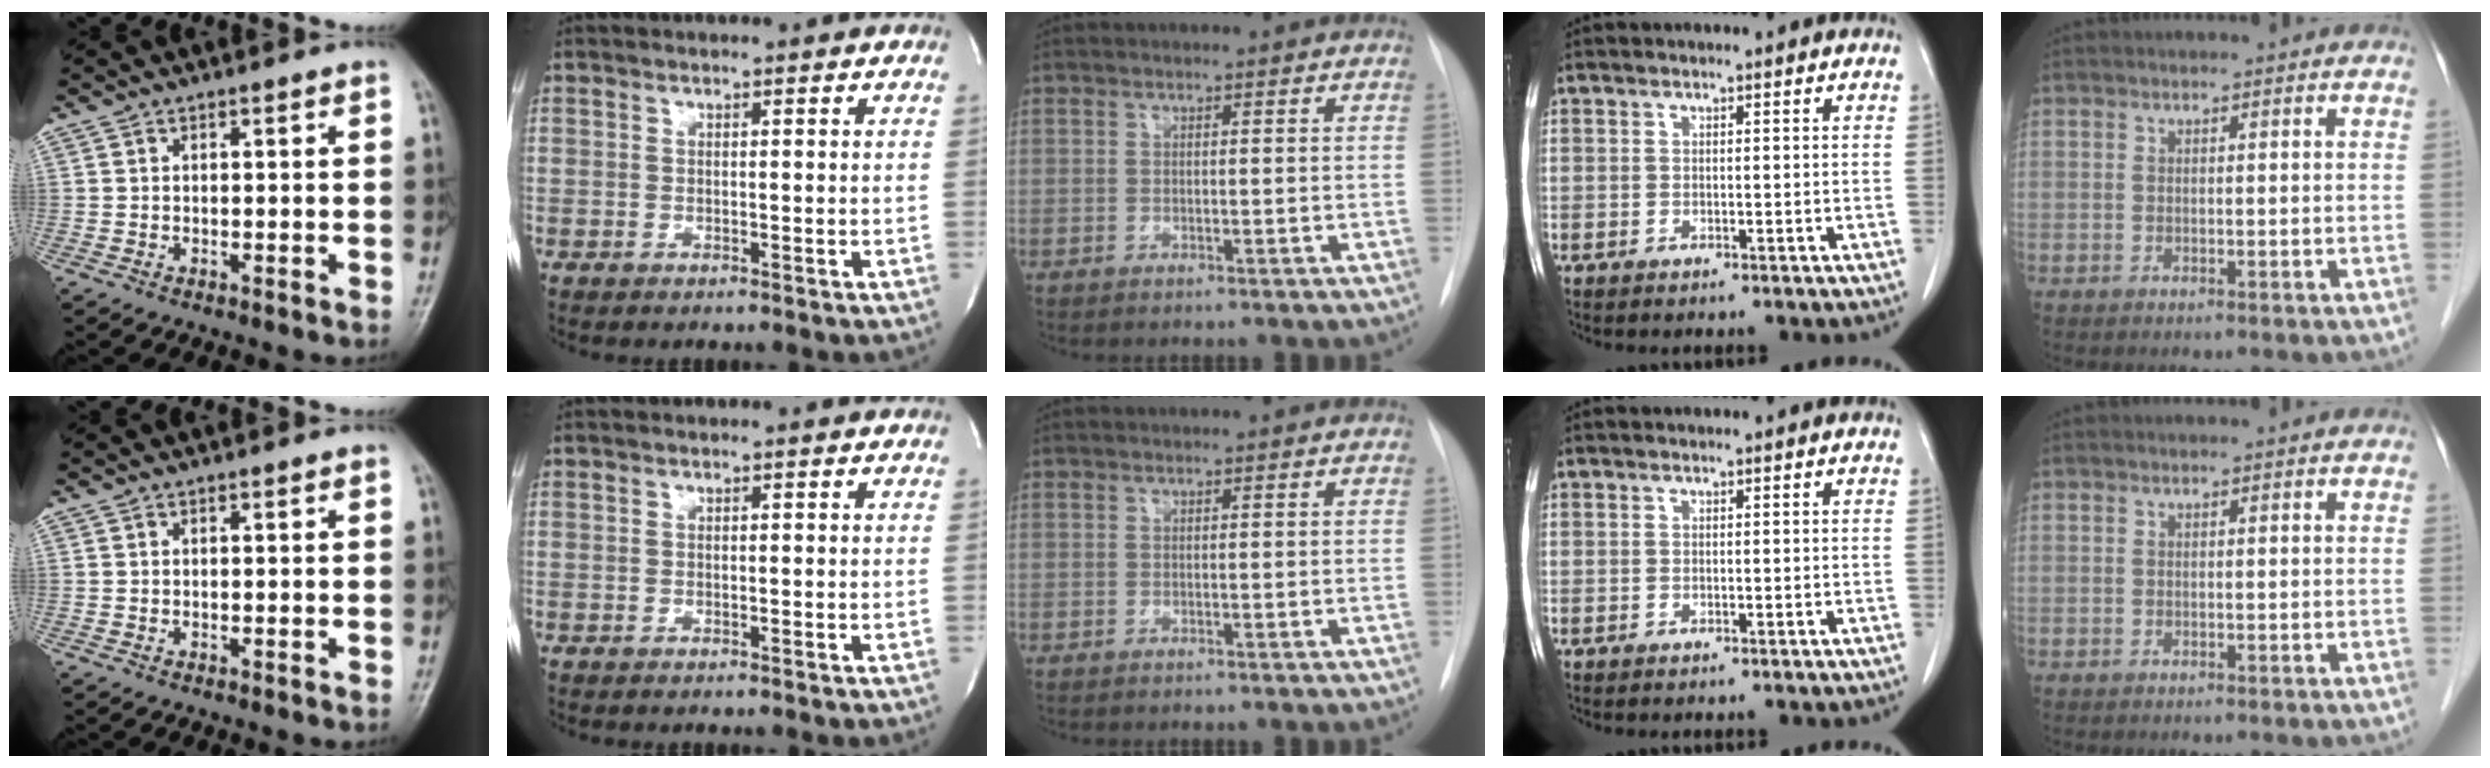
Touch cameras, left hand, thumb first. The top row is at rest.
{}